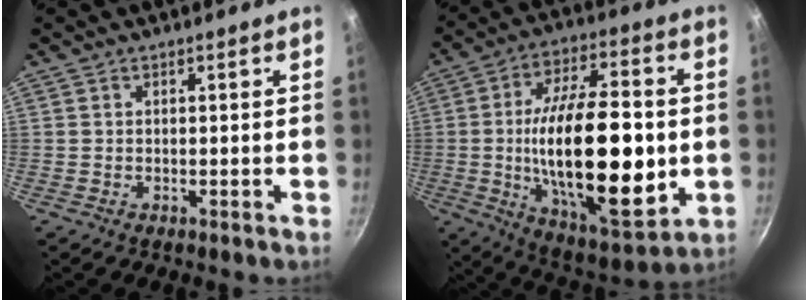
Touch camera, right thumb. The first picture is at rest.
{"total": 28.1, "force": [-2.1, 12.0, 25.3], "torque": [-0.415, -0.002, -0.027]}